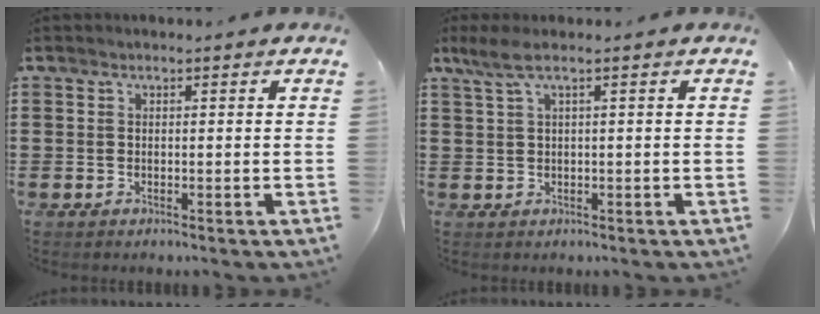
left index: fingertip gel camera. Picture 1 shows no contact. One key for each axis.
{"total": 2.4, "fx": 0.7, "fy": 0.1, "fz": 2.3, "tx": -0.054, "ty": -0.004, "tz": 0.010}